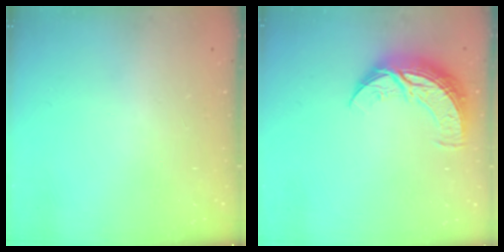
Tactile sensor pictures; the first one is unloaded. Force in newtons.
{"total": 12.7, "press": 12.6, "slide": 0.6}